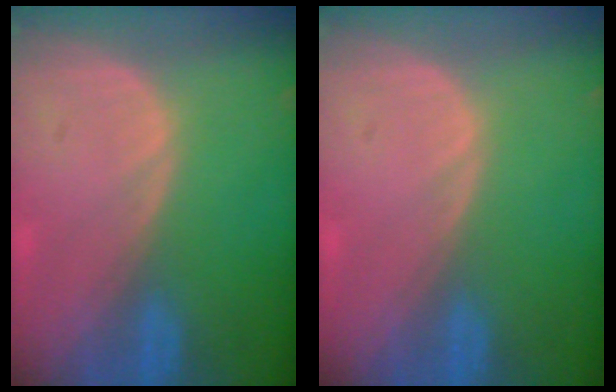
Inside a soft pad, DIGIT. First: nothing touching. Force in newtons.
{"total": 0.0}